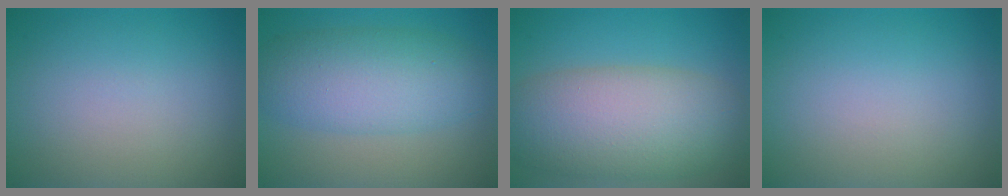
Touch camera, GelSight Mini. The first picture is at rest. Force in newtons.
{"total": 6.9, "press": 6.9, "slide": 0.0}
{"total": 9.6, "press": 9.6, "slide": 0.6}
{"total": 0.0}